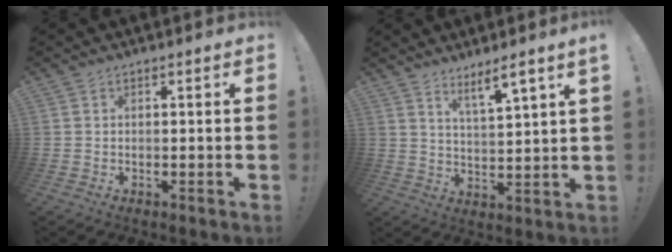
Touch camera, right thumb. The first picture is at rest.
{"total": 6.9, "force": [5.2, -0.1, 4.5], "torque": [-0.060, -0.035, 0.082]}